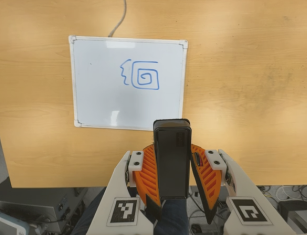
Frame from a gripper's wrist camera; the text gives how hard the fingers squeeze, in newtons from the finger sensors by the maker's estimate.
{"total": 6.9, "left": 6.3, "right": 7.4}